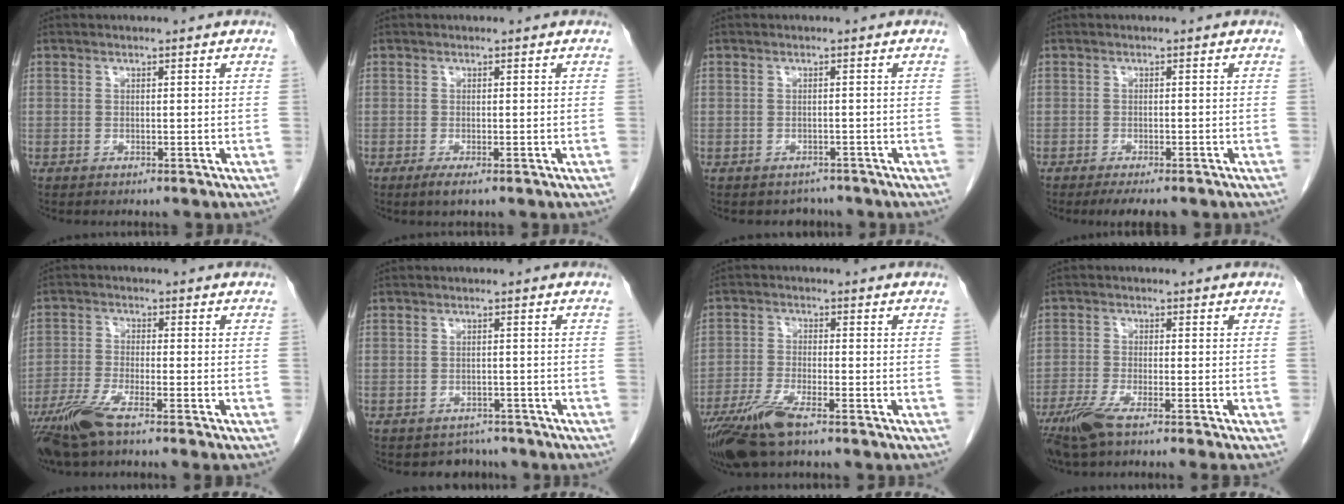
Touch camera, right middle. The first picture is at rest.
{"total": 1.4, "force": [-0.8, 0.0, 1.2], "torque": [-0.024, -0.007, -0.015]}
{"total": 2.5, "force": [-2.1, 1.3, 0.0], "torque": [-0.008, 0.001, -0.029]}
{"total": 4.3, "force": [-3.4, 1.2, 2.3], "torque": [-0.031, -0.009, -0.049]}
{"total": 7.0, "force": [-5.2, 0.2, 4.8], "torque": [-0.101, -0.020, -0.105]}
{"total": 3.3, "force": [-2.9, 1.4, -0.5], "torque": [0.001, 0.007, -0.041]}
{"total": 8.1, "force": [-5.6, 1.2, 5.7], "torque": [-0.119, -0.019, -0.105]}
{"total": 6.7, "force": [-5.0, -0.2, 4.4], "torque": [-0.079, -0.018, -0.092]}